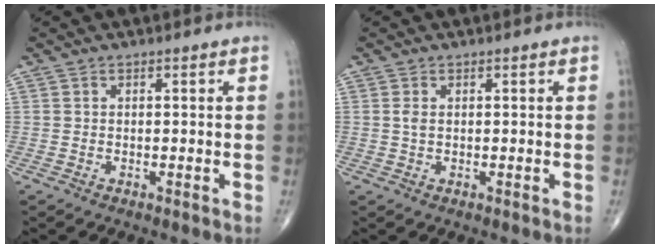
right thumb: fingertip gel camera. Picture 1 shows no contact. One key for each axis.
{"total": 1.3, "fx": 0.2, "fy": 0.7, "fz": 1.0, "tx": -0.023, "ty": 0.003, "tz": 0.007}